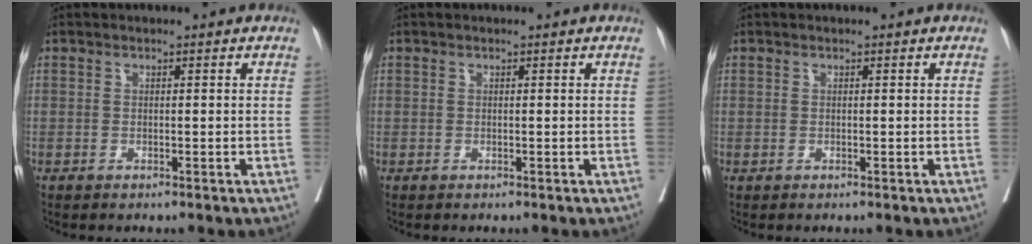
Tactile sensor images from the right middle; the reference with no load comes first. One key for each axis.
{"total": 0.0}
{"total": 0.0}